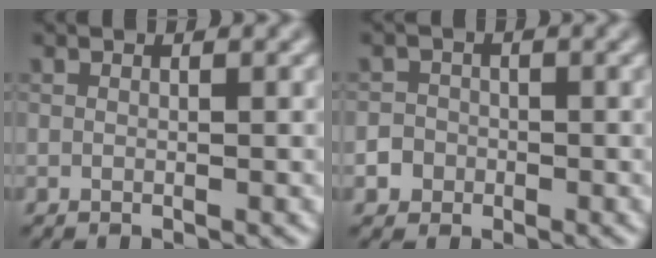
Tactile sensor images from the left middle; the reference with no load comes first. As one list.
[{"total": 3.0, "force": [-1.4, 2.6, 0.4], "torque": [0.016, 0.000, -0.034]}]